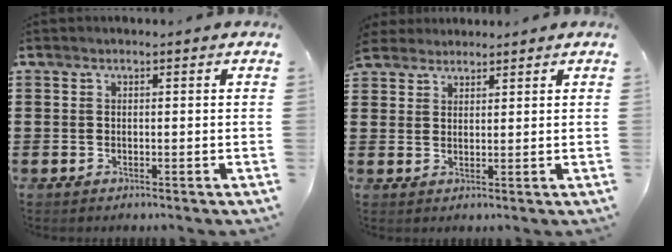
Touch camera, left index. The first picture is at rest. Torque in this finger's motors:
{"motor_torque": [2.14, 0.00, 1.05, 0.21]}